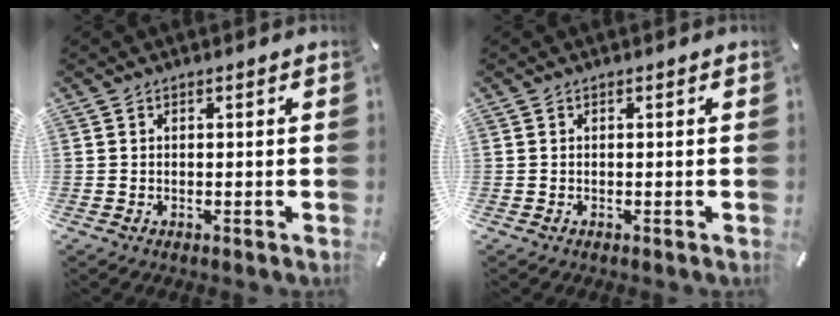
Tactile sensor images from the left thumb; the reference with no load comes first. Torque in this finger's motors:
{"motor_torque": [-0.11, 0.11, -0.05, 0.09, 0.00]}